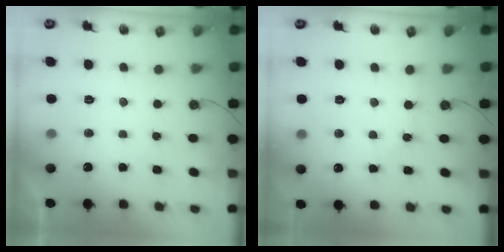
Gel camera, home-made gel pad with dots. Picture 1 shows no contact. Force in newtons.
{"total": 3.0, "press": 2.9, "slide": 0.5}